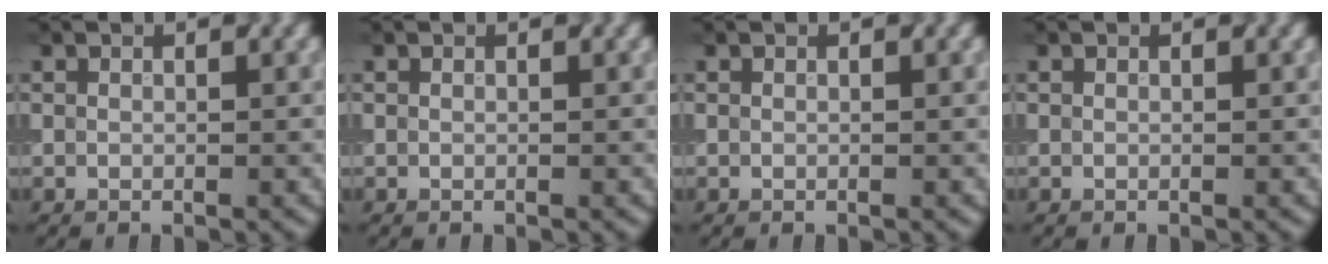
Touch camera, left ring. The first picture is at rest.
{"total": 0.0}
{"total": 0.0}
{"total": 0.0}